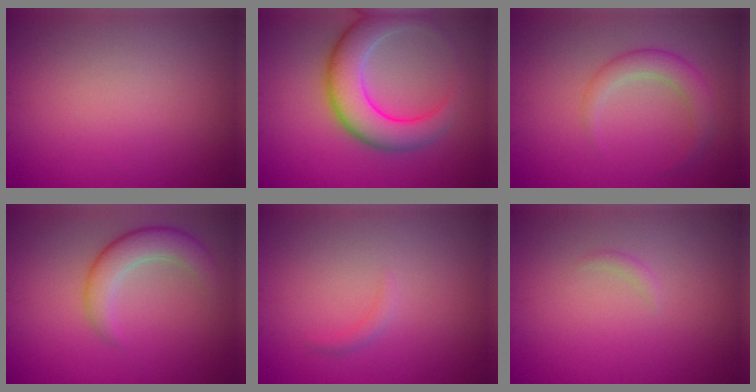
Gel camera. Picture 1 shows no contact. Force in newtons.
{"total": 6.9, "press": 6.9, "slide": 0.2}
{"total": 2.8, "press": 2.8, "slide": 0.2}
{"total": 4.1, "press": 4.1, "slide": 0.2}
{"total": 0.8, "press": 0.8, "slide": 0.1}
{"total": 0.6, "press": 0.6, "slide": 0.0}